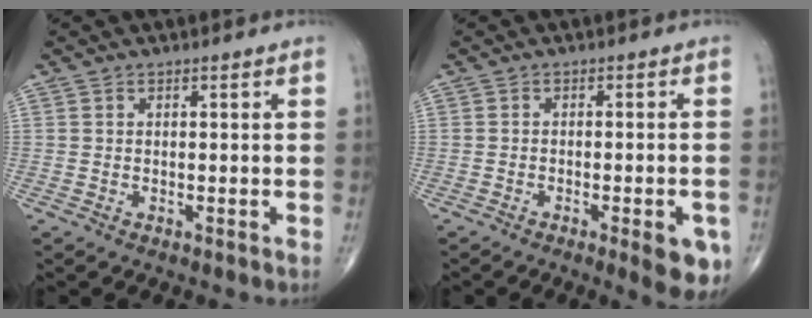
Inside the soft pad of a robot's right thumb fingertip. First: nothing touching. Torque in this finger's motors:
{"motor_torque": [1.27, 1.44, 0.68, -0.12, 0.17]}